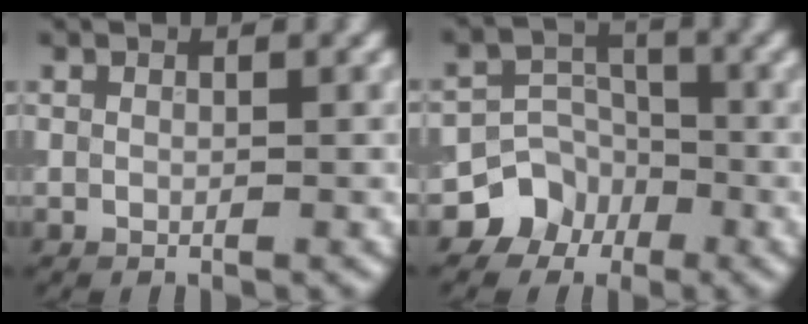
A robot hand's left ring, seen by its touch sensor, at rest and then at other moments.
{"total": 4.9, "force": [-3.1, 3.8, 0.6], "torque": [0.022, 0.012, -0.062]}